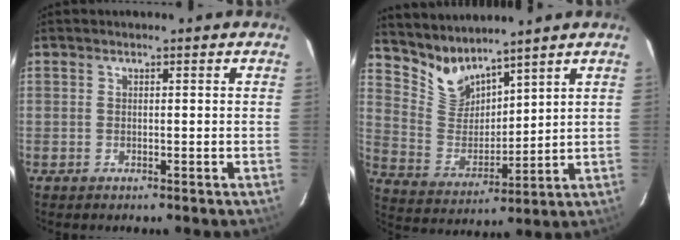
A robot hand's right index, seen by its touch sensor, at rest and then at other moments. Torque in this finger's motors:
{"motor_torque": [-0.37, 0.52, -0.02, -0.01]}